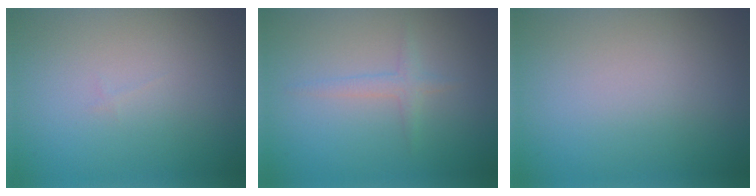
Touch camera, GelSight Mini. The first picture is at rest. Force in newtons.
{"total": 1.3, "press": 1.3, "slide": 0.1}
{"total": 0.0}